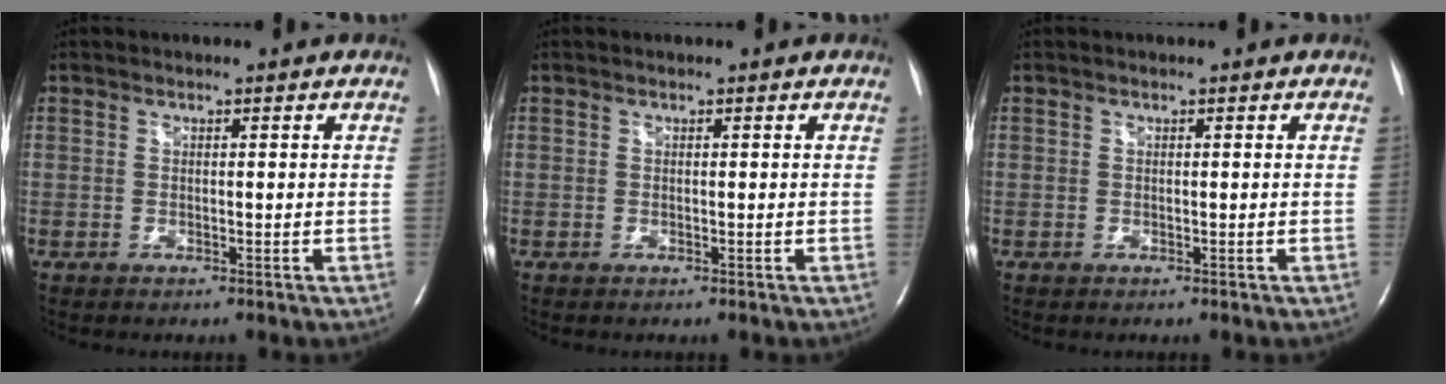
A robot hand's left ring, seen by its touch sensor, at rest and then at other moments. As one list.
[{"total": 0.0}, {"total": 0.0}]